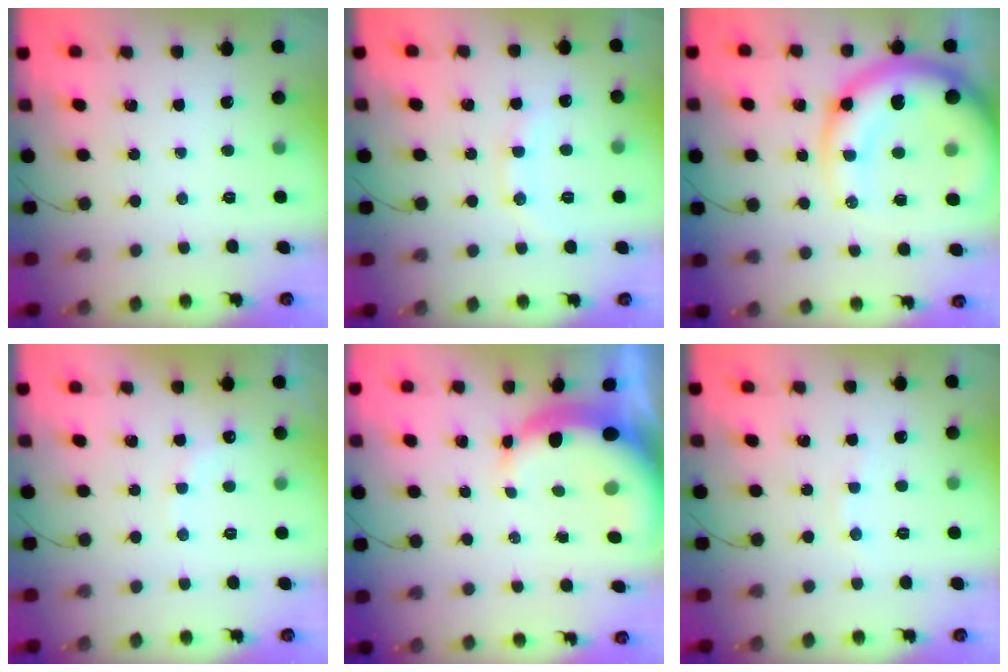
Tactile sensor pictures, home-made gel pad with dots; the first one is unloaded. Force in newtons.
{"total": 9.2, "press": 9.1, "slide": 1.0}
{"total": 20.8, "press": 20.2, "slide": 5.0}
{"total": 8.1, "press": 8.0, "slide": 1.0}
{"total": 8.8, "press": 8.6, "slide": 1.7}
{"total": 2.7, "press": 2.6, "slide": 0.8}